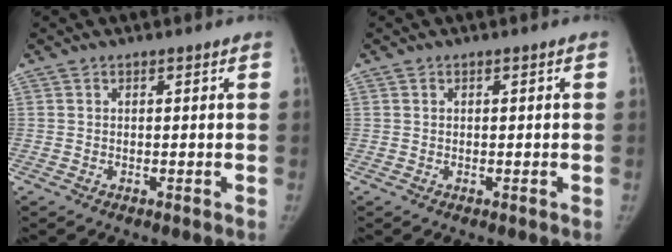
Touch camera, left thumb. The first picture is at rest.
{"total": 0.0}